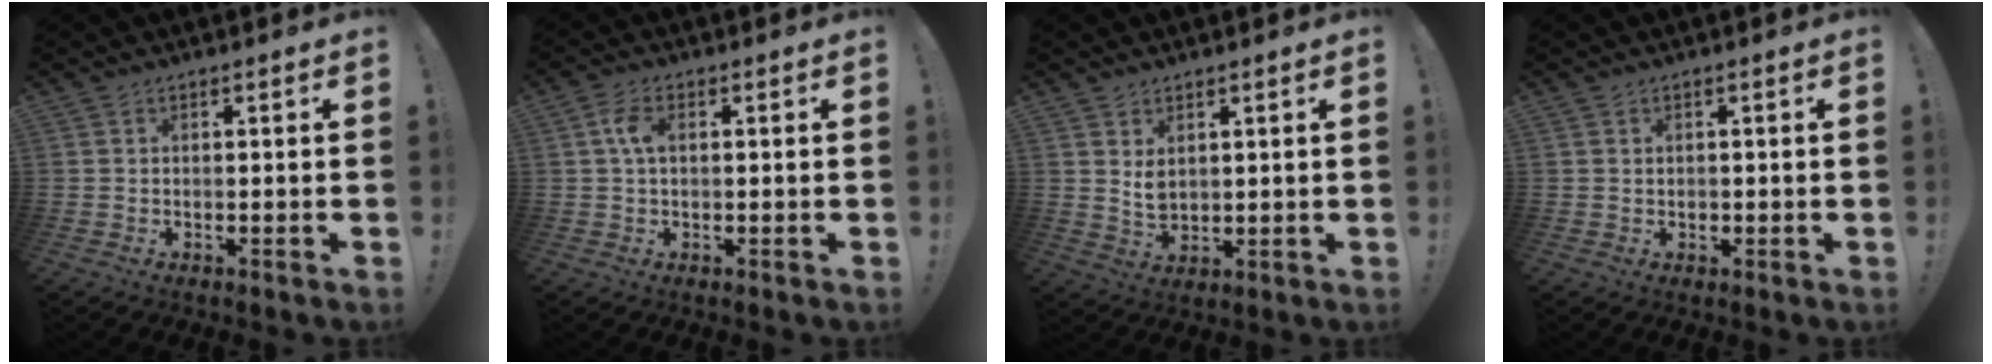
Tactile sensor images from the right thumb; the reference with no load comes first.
{"total": 4.9, "force": [0.7, 2.7, 4.0], "torque": [-0.076, 0.006, 0.010]}
{"total": 4.4, "force": [2.1, 3.0, 2.5], "torque": [-0.035, -0.014, 0.040]}
{"total": 0.9, "force": [-0.1, 0.9, -0.1], "torque": [-0.005, 0.005, -0.001]}